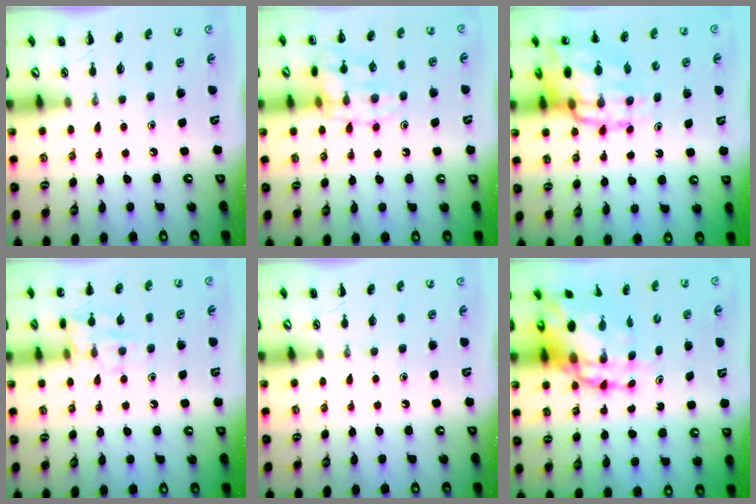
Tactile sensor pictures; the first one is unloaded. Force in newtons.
{"total": 13.5, "press": 13.5, "slide": 0.9}
{"total": 17.6, "press": 17.2, "slide": 3.9}
{"total": 10.7, "press": 10.7, "slide": 0.6}
{"total": 0.0}
{"total": 12.5, "press": 12.1, "slide": 2.9}